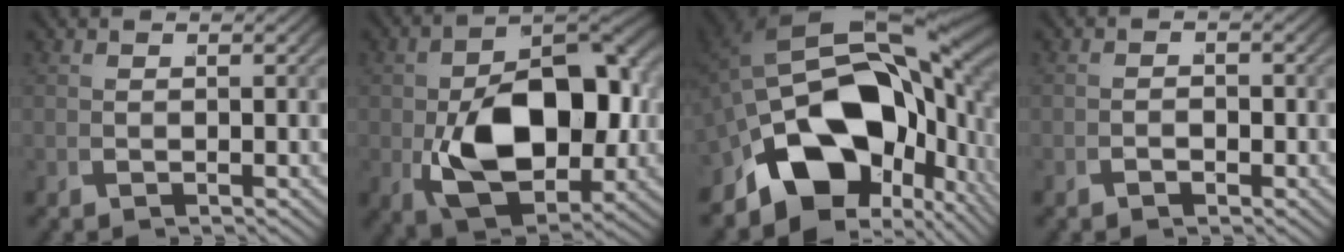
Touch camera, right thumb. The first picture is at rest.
{"total": 15.5, "force": [-1.1, 9.3, 12.3], "torque": [-0.245, -0.044, 0.007]}
{"total": 21.2, "force": [0.3, 13.4, 16.4], "torque": [-0.296, -0.031, 0.012]}
{"total": 0.8, "force": [-0.7, 0.4, 0.1], "torque": [0.012, 0.001, -0.016]}